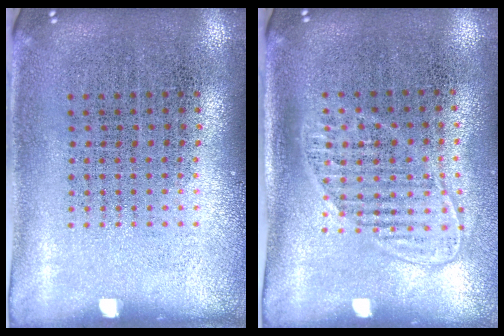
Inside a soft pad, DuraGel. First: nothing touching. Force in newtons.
{"total": 1.4, "press": 1.1, "slide": 0.7}